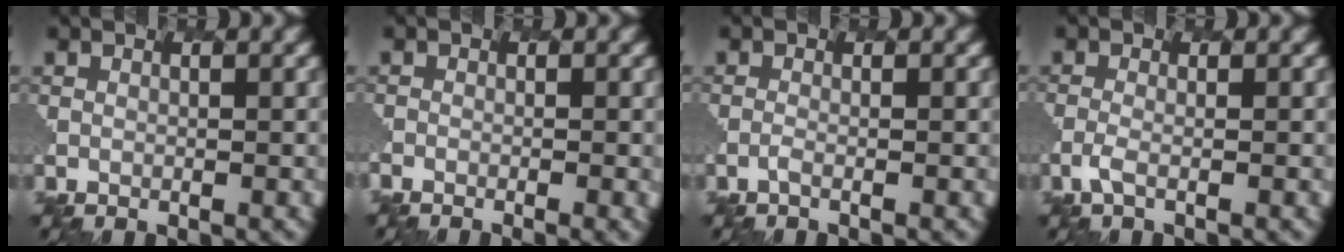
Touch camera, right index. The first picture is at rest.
{"total": 2.9, "force": [-2.0, 1.0, 1.9], "torque": [-0.012, 0.014, -0.029]}
{"total": 0.9, "force": [-0.9, 0.1, 0.2], "torque": [-0.007, 0.008, -0.024]}
{"total": 1.8, "force": [-1.2, 0.4, 1.2], "torque": [-0.032, 0.004, -0.034]}